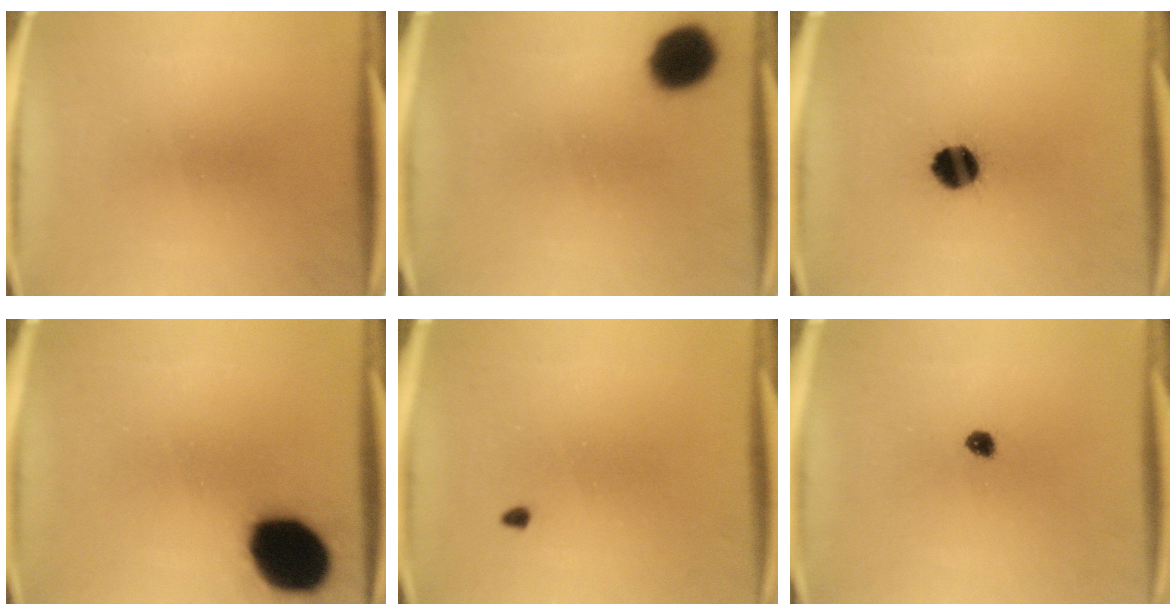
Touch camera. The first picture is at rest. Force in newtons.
{"total": 11.0}
{"total": 8.2}
{"total": 19.1}
{"total": 0.7}
{"total": 1.9}